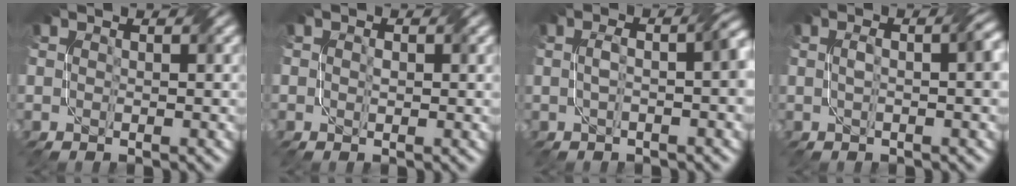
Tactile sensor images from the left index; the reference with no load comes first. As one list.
[{"total": 1.1, "force": [0.2, 0.7, 0.8], "torque": [-0.008, -0.003, 0.004]}, {"total": 4.2, "force": [-0.2, 1.5, 4.0], "torque": [-0.062, 0.009, -0.003]}, {"total": 3.2, "force": [0.2, 1.0, 3.1], "torque": [-0.053, 0.008, 0.003]}]